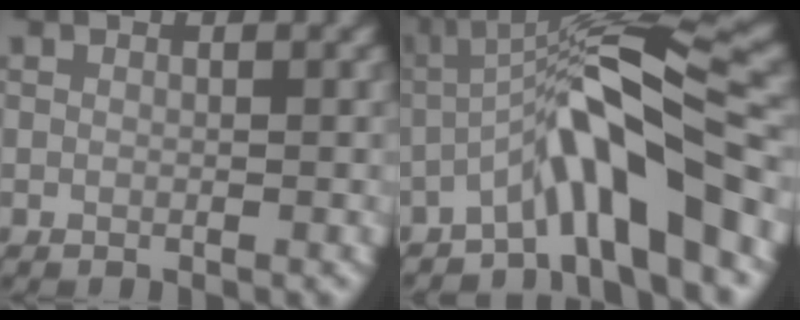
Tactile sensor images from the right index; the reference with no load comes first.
{"total": 8.3, "force": [-3.8, 1.2, 7.3], "torque": [-0.118, 0.020, -0.074]}